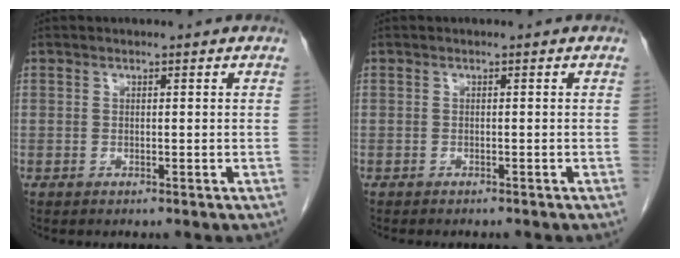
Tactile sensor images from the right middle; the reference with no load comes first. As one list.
[{"total": 3.2, "force": [-2.8, 0.8, 1.3], "torque": [-0.020, -0.007, -0.032]}]